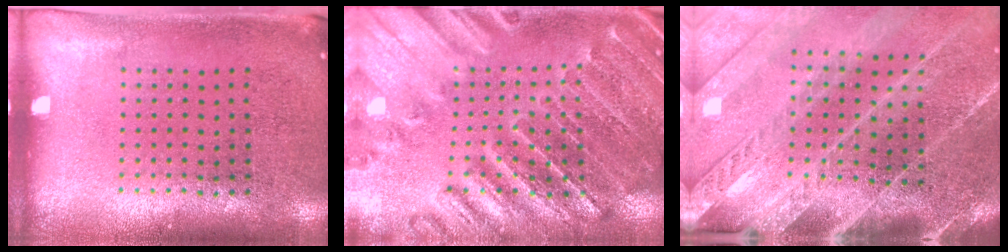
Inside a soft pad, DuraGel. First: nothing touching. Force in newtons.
{"total": 2.0, "press": 2.0, "slide": 0.1}
{"total": 3.8, "press": 3.2, "slide": 2.1}